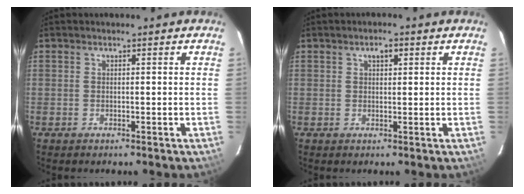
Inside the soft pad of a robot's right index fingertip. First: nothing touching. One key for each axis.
{"total": 2.0, "fx": 0.9, "fy": 1.0, "fz": 1.4, "tx": -0.022, "ty": 0.009, "tz": 0.014}